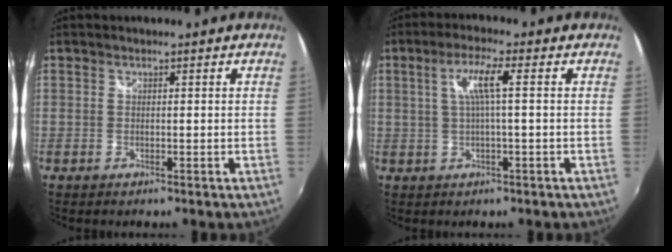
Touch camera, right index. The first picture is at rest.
{"total": 5.2, "force": [0.7, 0.1, 5.1], "torque": [-0.100, 0.003, 0.016]}